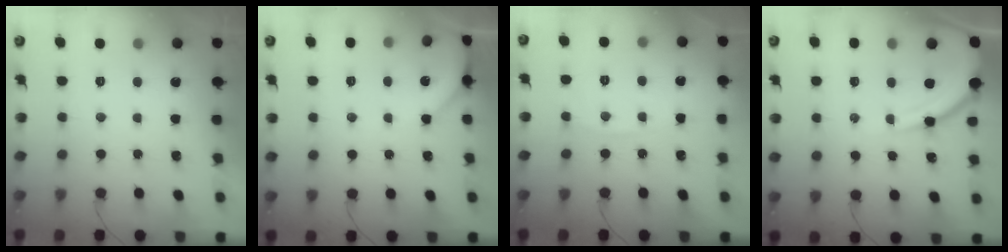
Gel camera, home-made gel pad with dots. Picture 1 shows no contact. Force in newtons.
{"total": 4.4, "press": 4.4, "slide": 0.6}
{"total": 3.9, "press": 3.8, "slide": 0.6}
{"total": 10.5, "press": 10.4, "slide": 1.1}